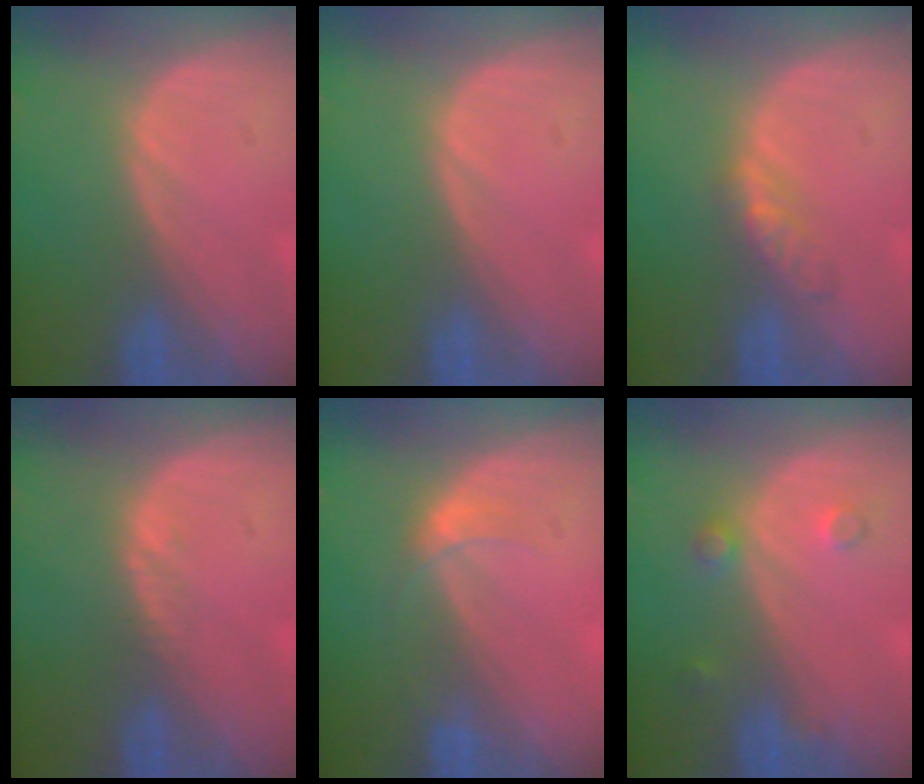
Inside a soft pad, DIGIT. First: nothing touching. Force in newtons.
{"total": 0.0}
{"total": 3.1, "press": 2.8, "slide": 1.3}
{"total": 0.8, "press": 0.7, "slide": 0.5}
{"total": 1.7, "press": 1.7, "slide": 0.2}
{"total": 2.3, "press": 2.3, "slide": 0.2}